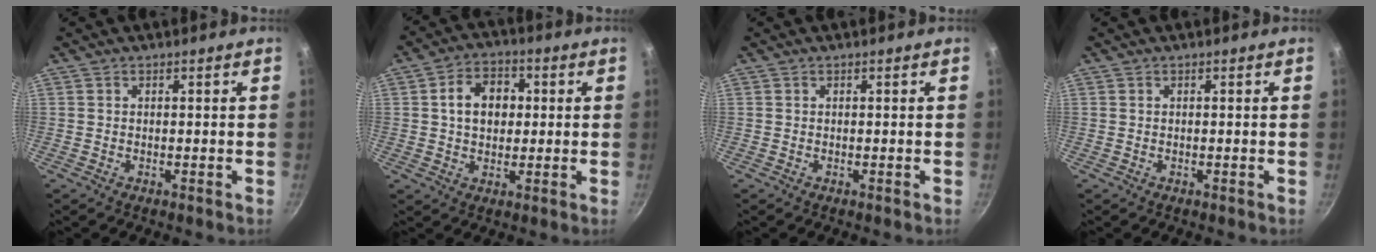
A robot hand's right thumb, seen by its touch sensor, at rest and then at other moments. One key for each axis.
{"total": 8.6, "fx": 1.2, "fy": 6.5, "fz": 5.6, "tx": -0.065, "ty": 0.012, "tz": 0.012}
{"total": 0.0}
{"total": 0.0}